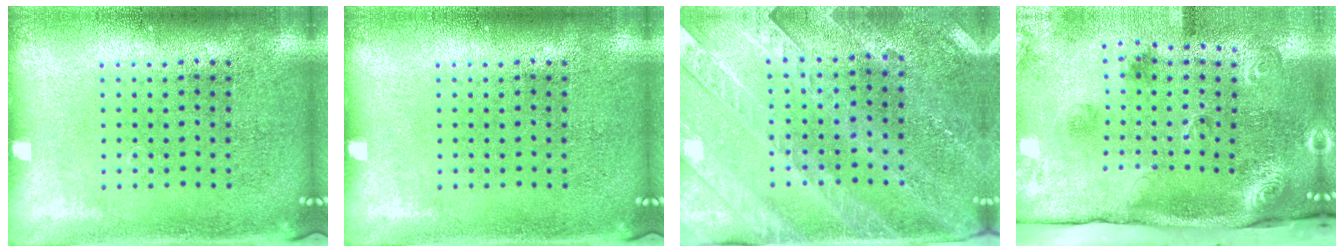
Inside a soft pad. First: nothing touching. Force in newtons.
{"total": 0.0}
{"total": 2.9, "press": 2.7, "slide": 1.1}
{"total": 2.7, "press": 1.9, "slide": 1.8}